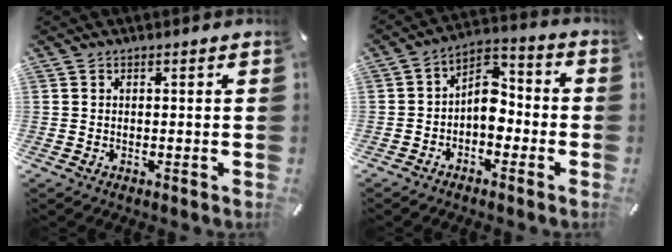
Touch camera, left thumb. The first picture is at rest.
{"total": 7.8, "force": [-2.7, 5.6, 4.7], "torque": [-0.071, 0.016, -0.053]}